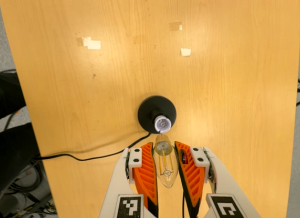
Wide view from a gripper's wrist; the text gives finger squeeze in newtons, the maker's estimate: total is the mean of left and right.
{"total": 19.9, "left": 21.2, "right": 18.6}